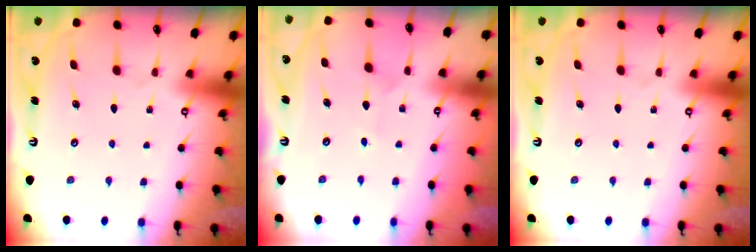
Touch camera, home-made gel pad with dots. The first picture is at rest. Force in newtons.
{"total": 2.9, "press": 2.8, "slide": 0.4}
{"total": 0.0}